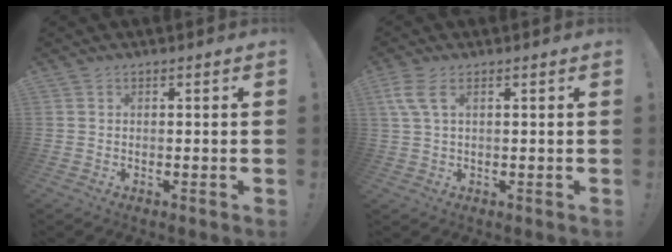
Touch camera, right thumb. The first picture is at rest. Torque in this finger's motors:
{"motor_torque": [0.04, 0.00, 0.30, -0.05, 0.13]}